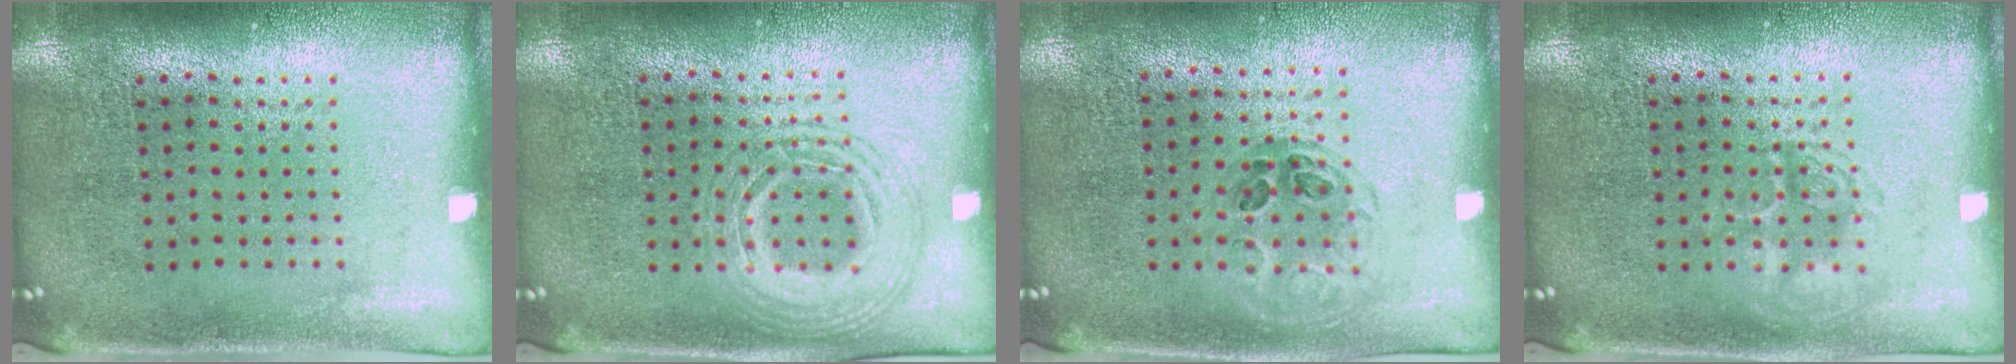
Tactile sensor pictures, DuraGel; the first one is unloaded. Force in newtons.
{"total": 2.8, "press": 2.8, "slide": 0.4}
{"total": 0.9, "press": 0.8, "slide": 0.4}
{"total": 1.9, "press": 1.9, "slide": 0.3}